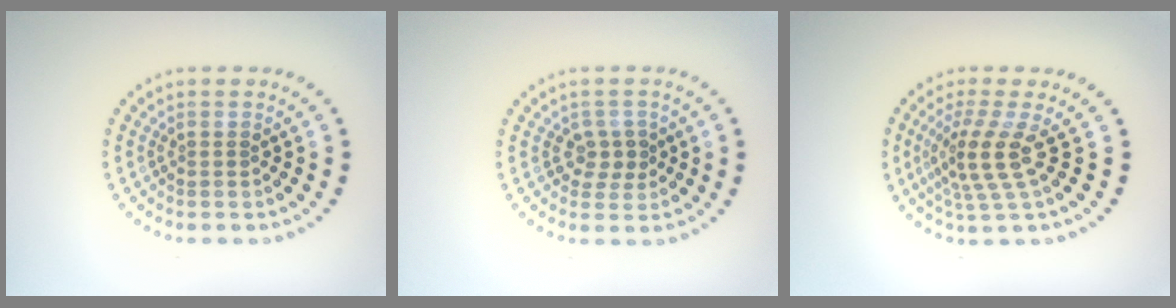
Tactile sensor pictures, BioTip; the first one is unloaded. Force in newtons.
{"total": 2.0, "press": 1.8, "slide": 0.9}
{"total": 3.6, "press": 2.7, "slide": 2.4}